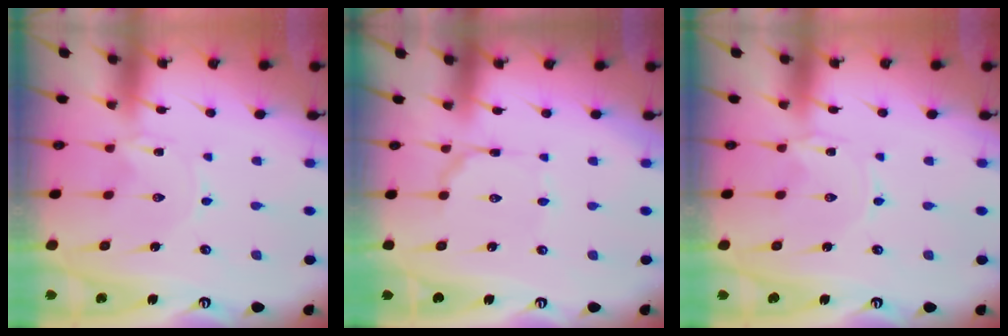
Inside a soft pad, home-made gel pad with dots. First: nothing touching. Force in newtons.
{"total": 3.7, "press": 3.7, "slide": 0.3}
{"total": 0.0}